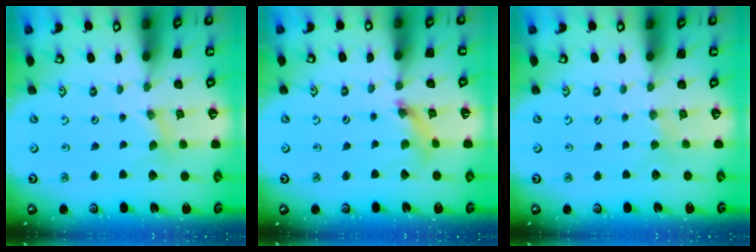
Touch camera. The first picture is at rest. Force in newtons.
{"total": 4.8, "press": 4.8, "slide": 0.5}
{"total": 1.4, "press": 1.4, "slide": 0.4}